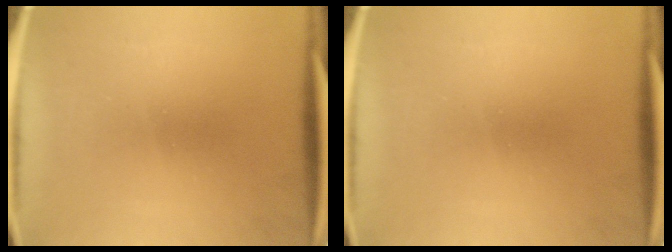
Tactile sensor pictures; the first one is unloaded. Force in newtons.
{"total": 0.0}